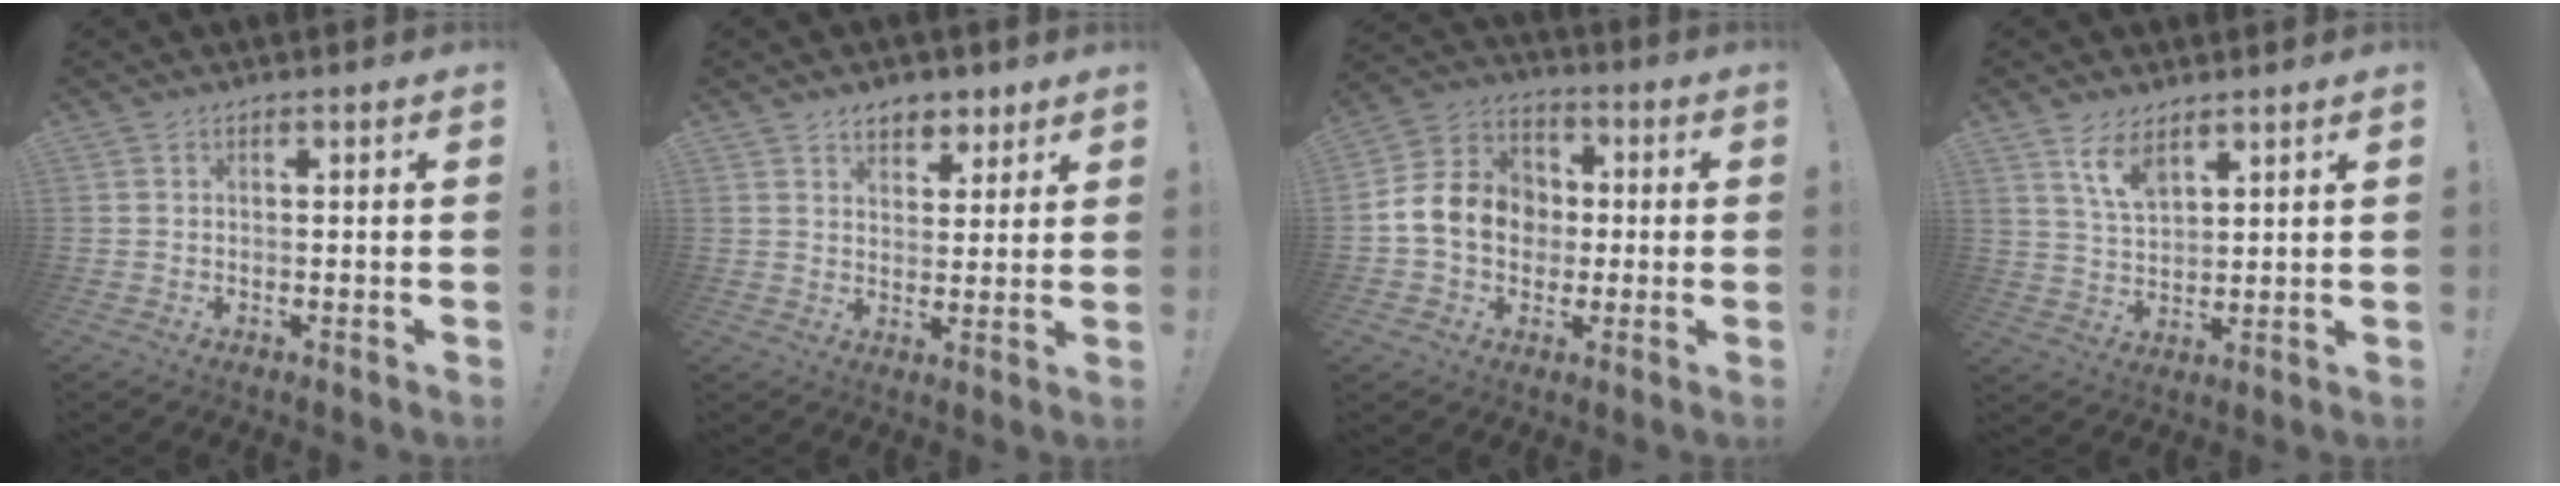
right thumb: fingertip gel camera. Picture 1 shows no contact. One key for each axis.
{"total": 6.5, "fx": 4.7, "fy": 4.1, "fz": 1.8, "tx": -0.006, "ty": -0.034, "tz": 0.086}
{"total": 15.0, "fx": -0.2, "fy": 12.8, "fz": 7.9, "tx": -0.131, "ty": 0.019, "tz": 0.007}
{"total": 7.4, "fx": 5.2, "fy": 3.3, "fz": 4.1, "tx": -0.081, "ty": -0.024, "tz": 0.098}